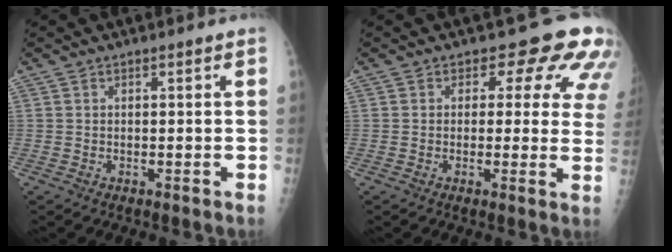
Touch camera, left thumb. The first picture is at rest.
{"total": 10.5, "force": [6.7, 6.0, 5.5], "torque": [-0.009, -0.023, 0.049]}